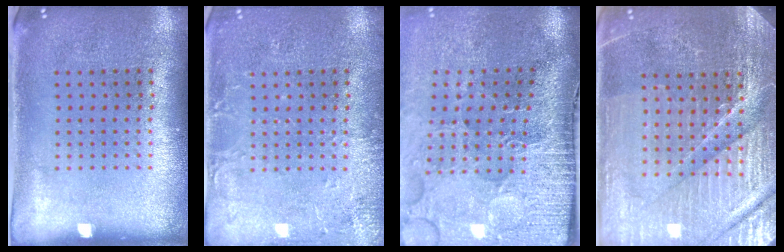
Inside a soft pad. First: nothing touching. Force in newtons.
{"total": 2.8, "press": 2.8, "slide": 0.4}
{"total": 4.5, "press": 3.7, "slide": 2.5}
{"total": 4.8, "press": 4.6, "slide": 1.4}